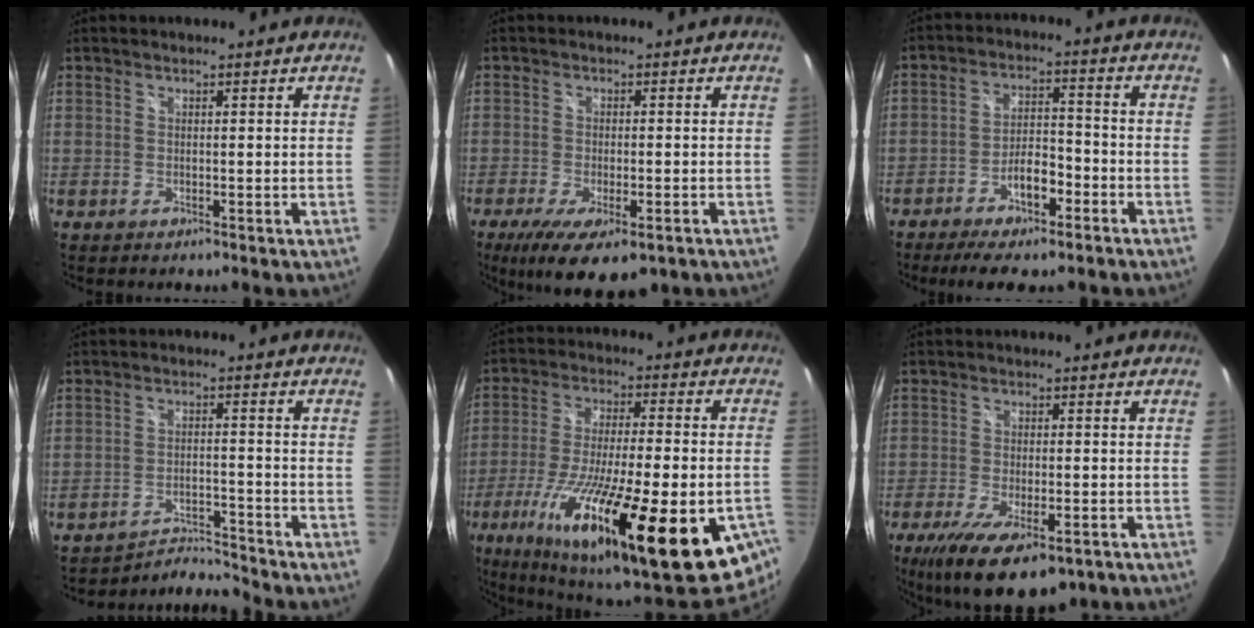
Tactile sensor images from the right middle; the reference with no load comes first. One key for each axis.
{"total": 11.3, "fx": -6.6, "fy": 4.0, "fz": 8.3, "tx": -0.167, "ty": -0.041, "tz": -0.099}
{"total": 10.0, "fx": -6.4, "fy": 3.5, "fz": 6.8, "tx": -0.138, "ty": 0.008, "tz": -0.103}
{"total": 5.7, "fx": -5.5, "fy": -1.1, "fz": -1.0, "tx": 0.001, "ty": 0.017, "tz": -0.097}
{"total": 33.9, "fx": -18.4, "fy": 6.9, "fz": 27.6, "tx": -0.453, "ty": -0.064, "tz": -0.286}
{"total": 15.5, "fx": -9.2, "fy": 5.9, "fz": 10.9, "tx": -0.216, "ty": -0.046, "tz": -0.138}